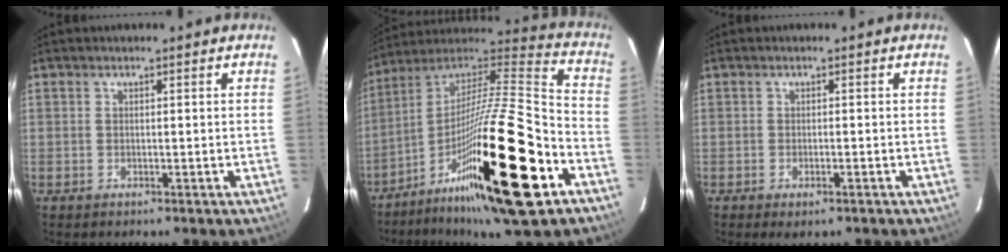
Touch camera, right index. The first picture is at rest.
{"total": 32.1, "force": [-15.8, 5.6, 27.3], "torque": [-0.466, -0.051, -0.275]}
{"total": 2.1, "force": [-1.4, 0.7, 1.5], "torque": [-0.027, -0.004, -0.020]}